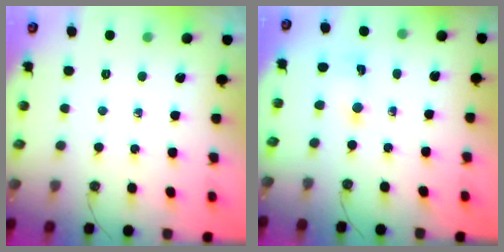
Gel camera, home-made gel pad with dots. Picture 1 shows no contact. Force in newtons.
{"total": 1.6, "press": 1.6, "slide": 0.3}